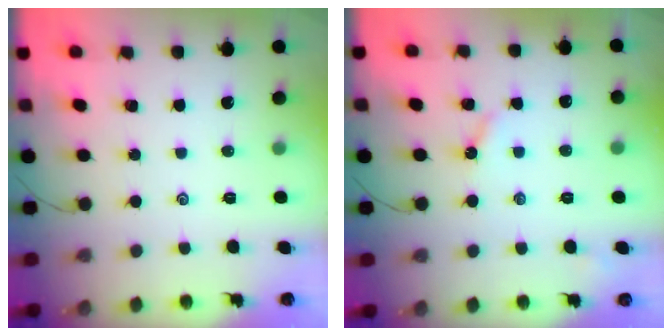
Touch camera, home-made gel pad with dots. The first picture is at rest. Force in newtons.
{"total": 3.6, "press": 3.6, "slide": 0.6}